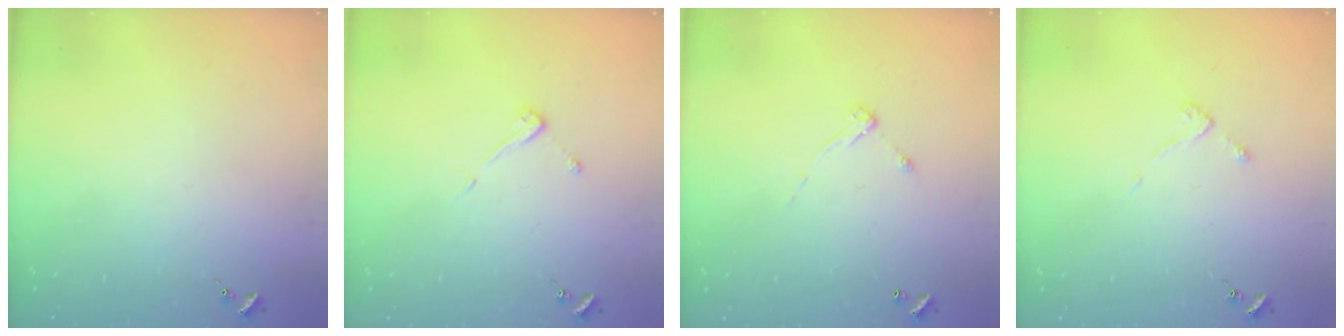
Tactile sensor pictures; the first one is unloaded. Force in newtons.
{"total": 3.9, "press": 3.9, "slide": 0.4}
{"total": 5.4, "press": 5.4, "slide": 0.3}
{"total": 2.7, "press": 2.6, "slide": 0.5}